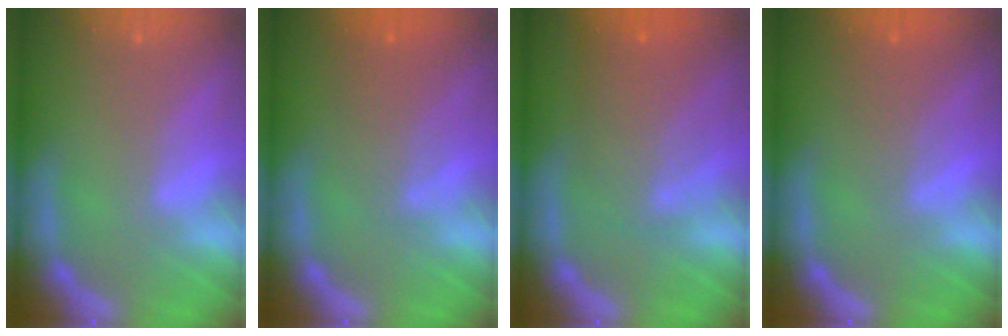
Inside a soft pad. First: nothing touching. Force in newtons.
{"total": 3.5}
{"total": 5.6}
{"total": 2.5}